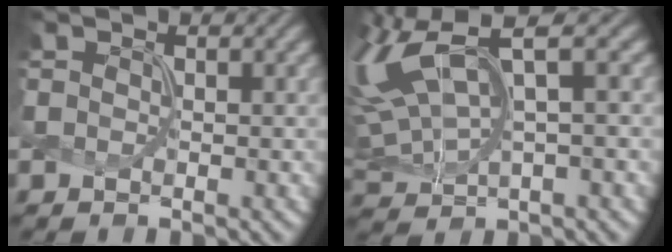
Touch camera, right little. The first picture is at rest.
{"total": 9.6, "force": [4.1, 3.5, 8.0], "torque": [-0.200, 0.020, 0.080]}